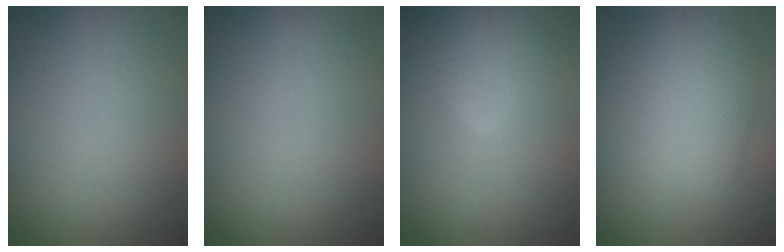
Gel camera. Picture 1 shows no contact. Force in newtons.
{"total": 0.0}
{"total": 6.7, "press": 6.7, "slide": 0.3}
{"total": 6.2, "press": 6.2, "slide": 0.3}